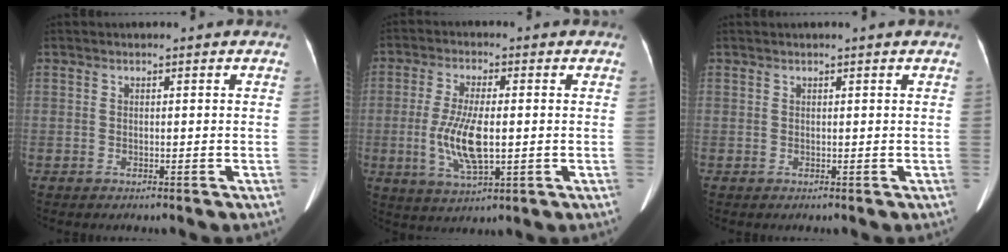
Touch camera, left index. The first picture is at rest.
{"total": 8.5, "force": [-0.9, 2.3, 8.1], "torque": [-0.174, -0.009, -0.012]}
{"total": 0.8, "force": [0.6, -0.2, 0.4], "torque": [-0.013, 0.005, 0.017]}